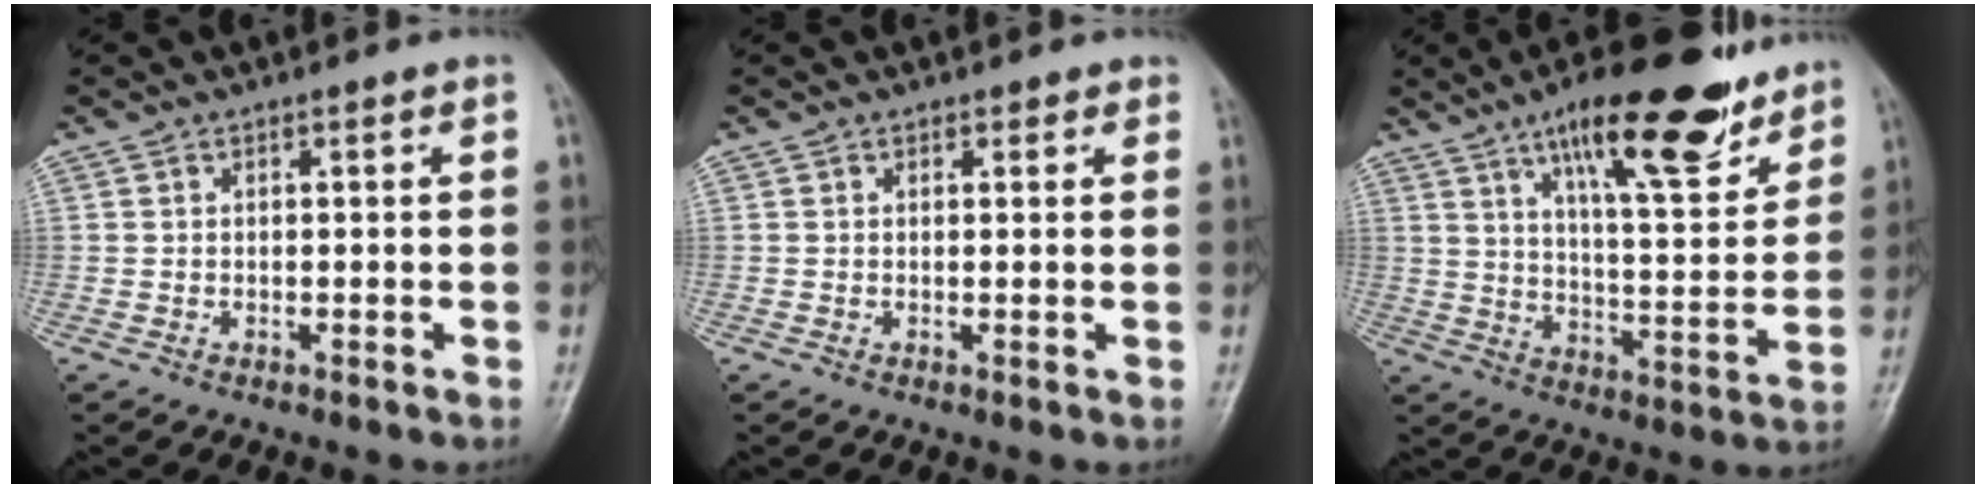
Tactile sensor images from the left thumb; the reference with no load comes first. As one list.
[{"total": 1.3, "force": [0.9, 0.9, 0.2], "torque": [0.015, -0.005, 0.005]}, {"total": 19.1, "force": [12.4, 5.6, 13.4], "torque": [-0.166, -0.061, 0.196]}]